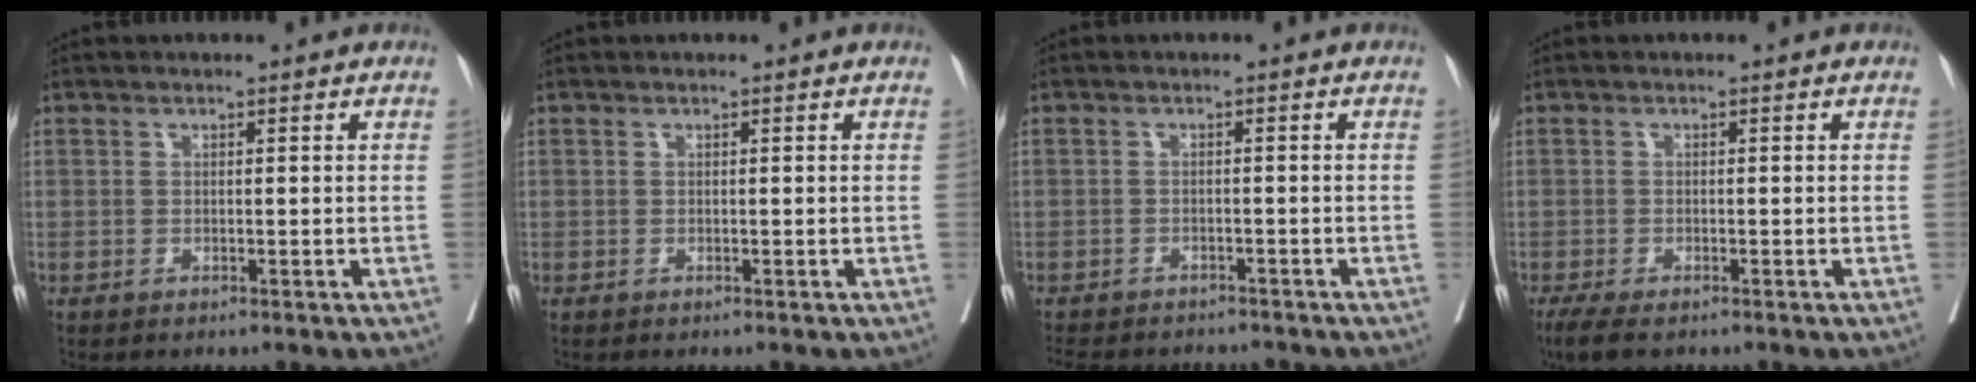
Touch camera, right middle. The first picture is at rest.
{"total": 0.0}
{"total": 10.7, "force": [-9.6, 3.4, 3.3], "torque": [-0.066, -0.002, -0.123]}
{"total": 4.1, "force": [-3.0, 1.2, 2.6], "torque": [-0.047, -0.012, -0.045]}